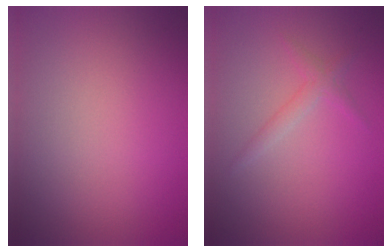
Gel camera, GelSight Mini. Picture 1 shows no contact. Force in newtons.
{"total": 1.4, "press": 1.4, "slide": 0.1}